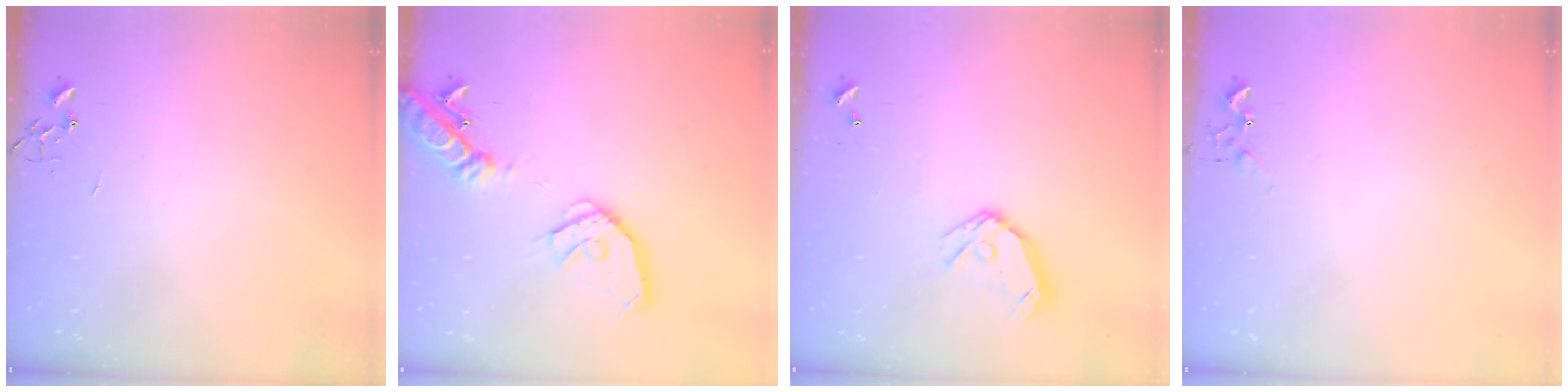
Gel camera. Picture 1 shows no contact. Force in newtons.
{"total": 18.8, "press": 18.6, "slide": 3.0}
{"total": 11.2, "press": 11.0, "slide": 1.8}
{"total": 5.2, "press": 5.2, "slide": 0.6}